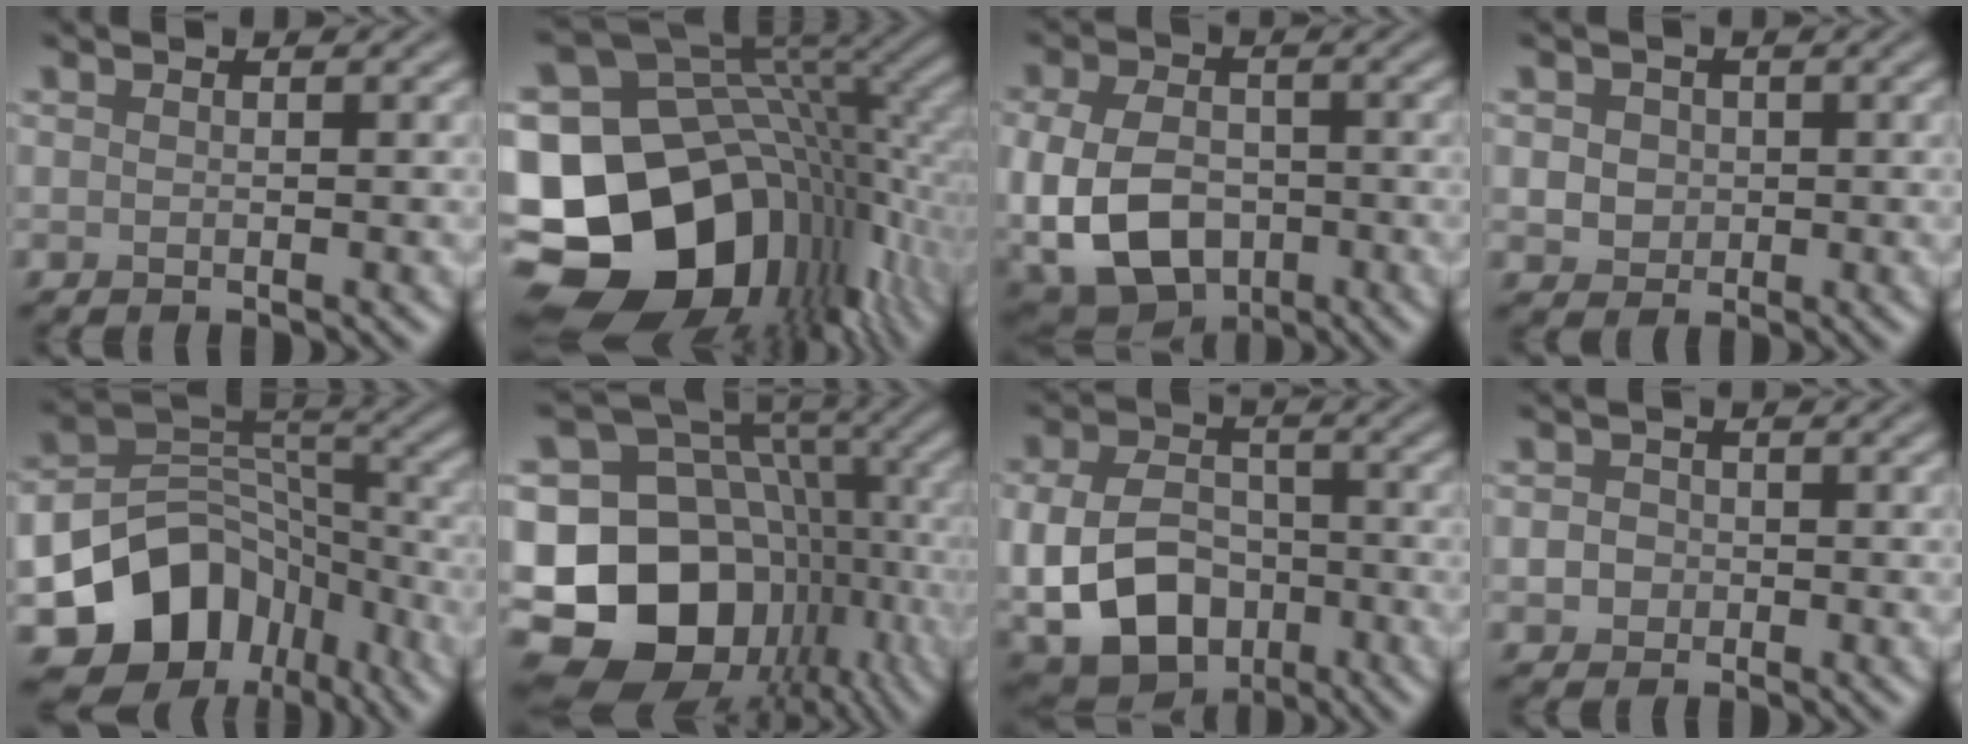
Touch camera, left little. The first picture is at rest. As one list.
[{"total": 20.2, "force": [-4.4, 14.7, 13.1], "torque": [-0.238, -0.020, -0.044]}, {"total": 11.1, "force": [-2.6, 7.8, 7.4], "torque": [-0.160, -0.028, -0.039]}, {"total": 3.2, "force": [0.6, 2.7, 1.5], "torque": [-0.020, 0.011, 0.003]}, {"total": 11.0, "force": [-5.8, 8.1, 4.7], "torque": [-0.063, -0.001, -0.103]}, {"total": 19.7, "force": [-4.9, 16.2, 10.1], "torque": [-0.179, 0.001, -0.071]}, {"total": 9.3, "force": [-2.8, 6.8, 5.8], "torque": [-0.126, -0.023, -0.047]}, {"total": 1.9, "force": [-0.1, 1.8, 0.7], "torque": [0.003, 0.001, -0.010]}]